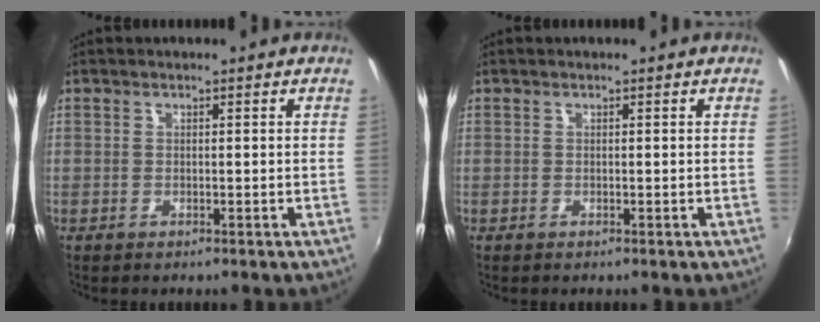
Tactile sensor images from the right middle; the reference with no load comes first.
{"total": 0.0}